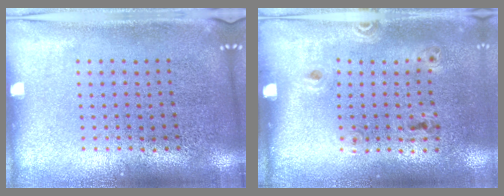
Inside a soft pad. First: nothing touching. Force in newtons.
{"total": 1.3, "press": 0.8, "slide": 1.1}